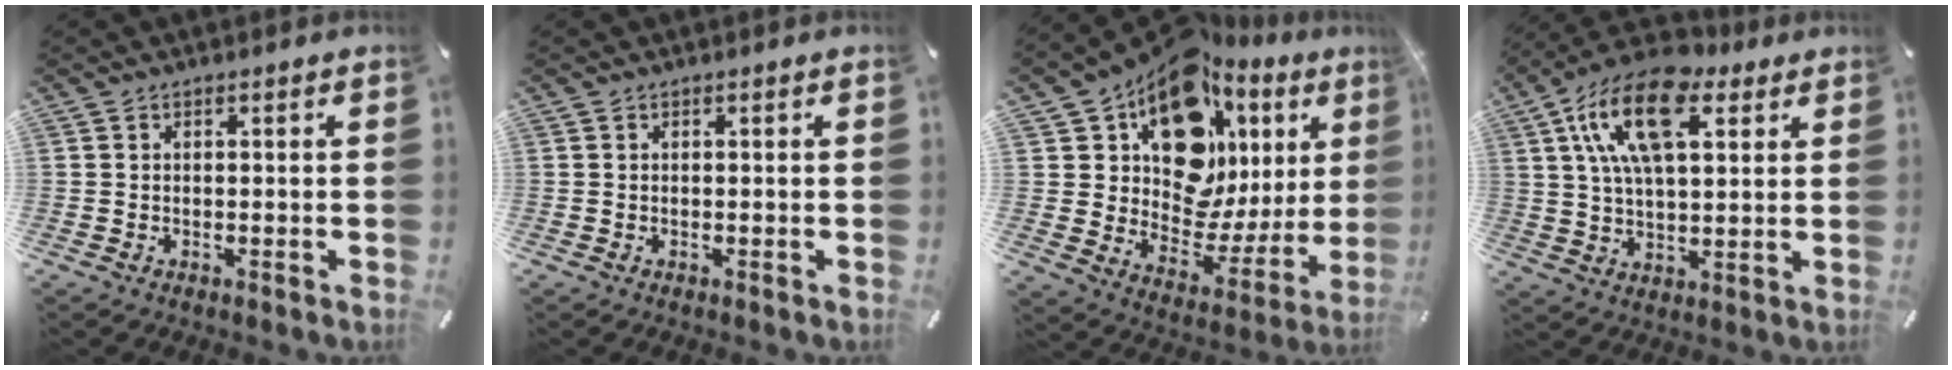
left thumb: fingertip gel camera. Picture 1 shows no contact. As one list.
[{"total": 0.0}, {"total": 18.3, "force": [9.6, 11.9, 10.0], "torque": [-0.146, -0.083, 0.168]}, {"total": 18.3, "force": [7.8, 9.4, 13.6], "torque": [-0.278, -0.015, 0.130]}]